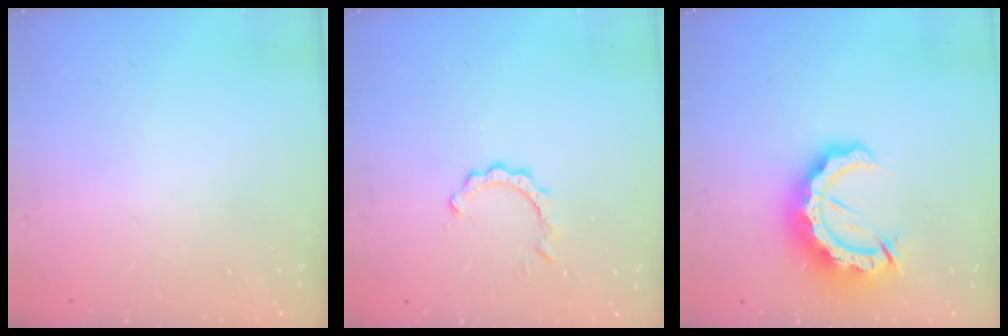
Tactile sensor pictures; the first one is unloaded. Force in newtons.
{"total": 2.8, "press": 2.8, "slide": 0.3}
{"total": 14.2, "press": 14.1, "slide": 1.5}